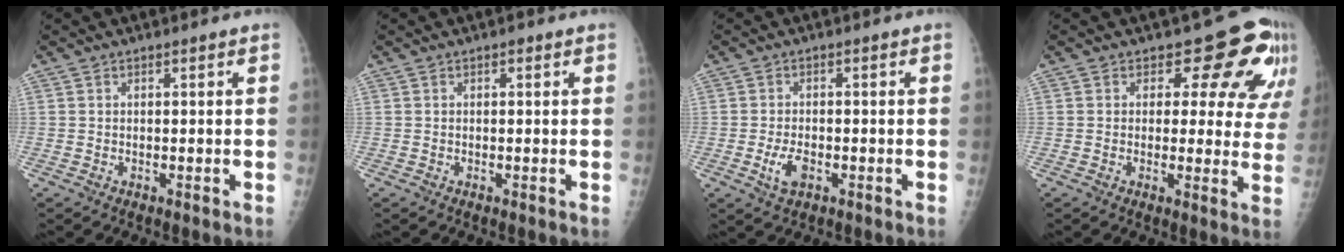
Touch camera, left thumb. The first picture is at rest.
{"total": 0.5, "force": [0.2, 0.4, 0.4], "torque": [0.000, 0.002, -0.001]}
{"total": 4.0, "force": [-1.4, 2.2, 3.0], "torque": [-0.058, 0.001, -0.022]}
{"total": 11.7, "force": [7.0, 6.9, 6.4], "torque": [-0.019, -0.032, 0.061]}